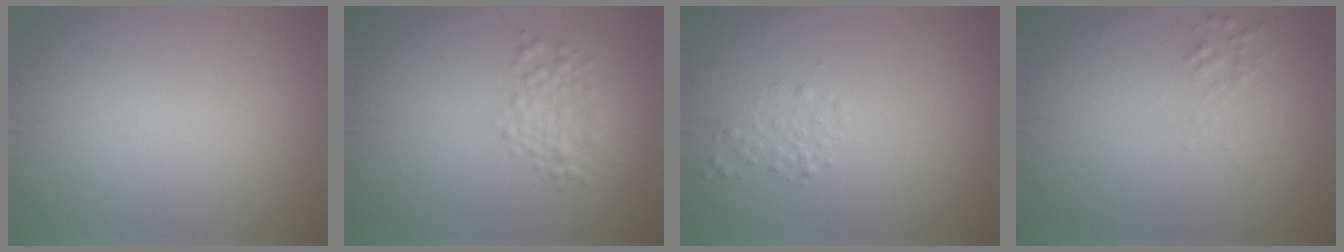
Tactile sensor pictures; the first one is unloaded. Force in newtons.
{"total": 2.5, "press": 2.5, "slide": 0.0}
{"total": 1.2, "press": 1.2, "slide": 0.0}
{"total": 1.0, "press": 1.0, "slide": 0.0}